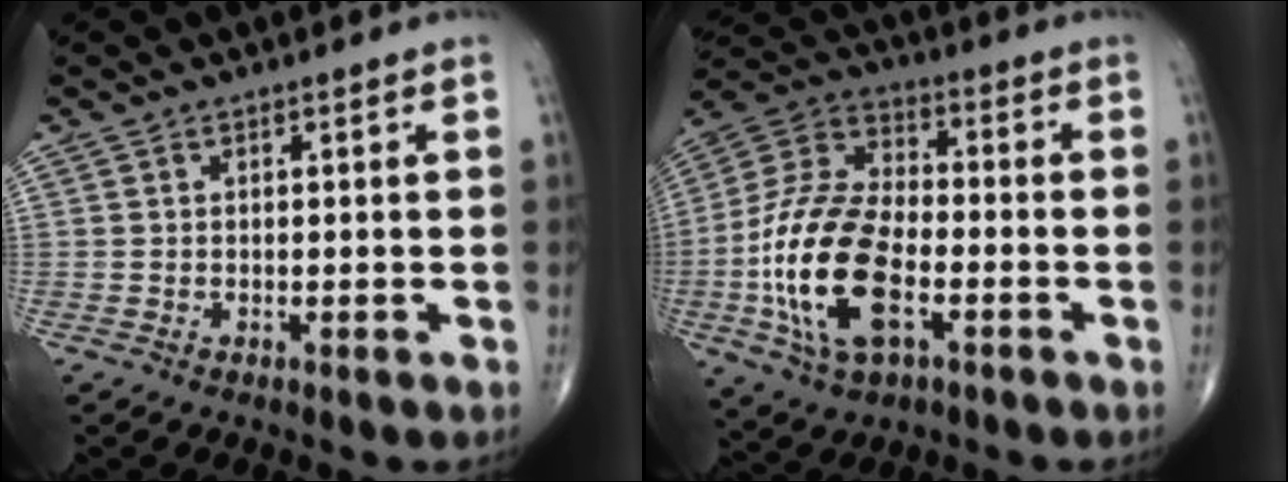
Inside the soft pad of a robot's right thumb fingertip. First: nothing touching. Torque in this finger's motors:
{"motor_torque": [1.24, 0.63, 2.15, -0.32, 0.64]}